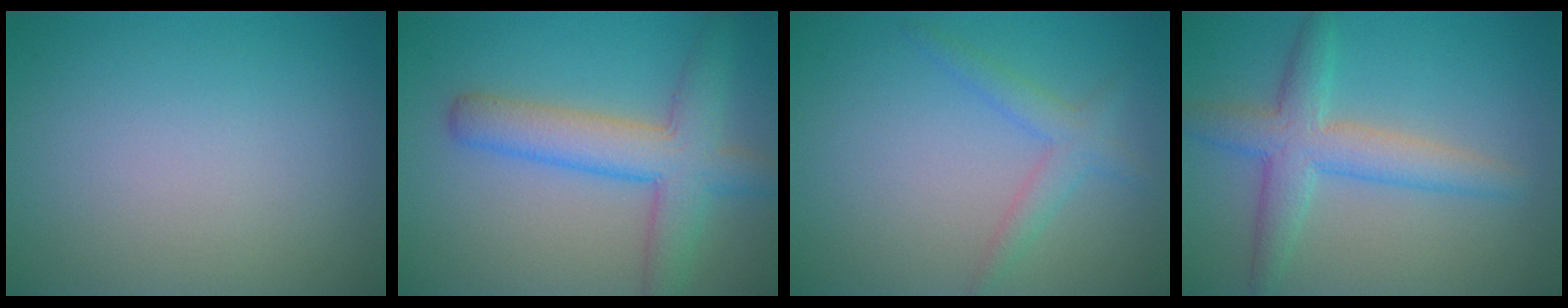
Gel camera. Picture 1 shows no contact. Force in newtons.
{"total": 6.1, "press": 6.1, "slide": 0.2}
{"total": 2.3, "press": 2.3, "slide": 0.1}
{"total": 4.6, "press": 4.6, "slide": 0.1}